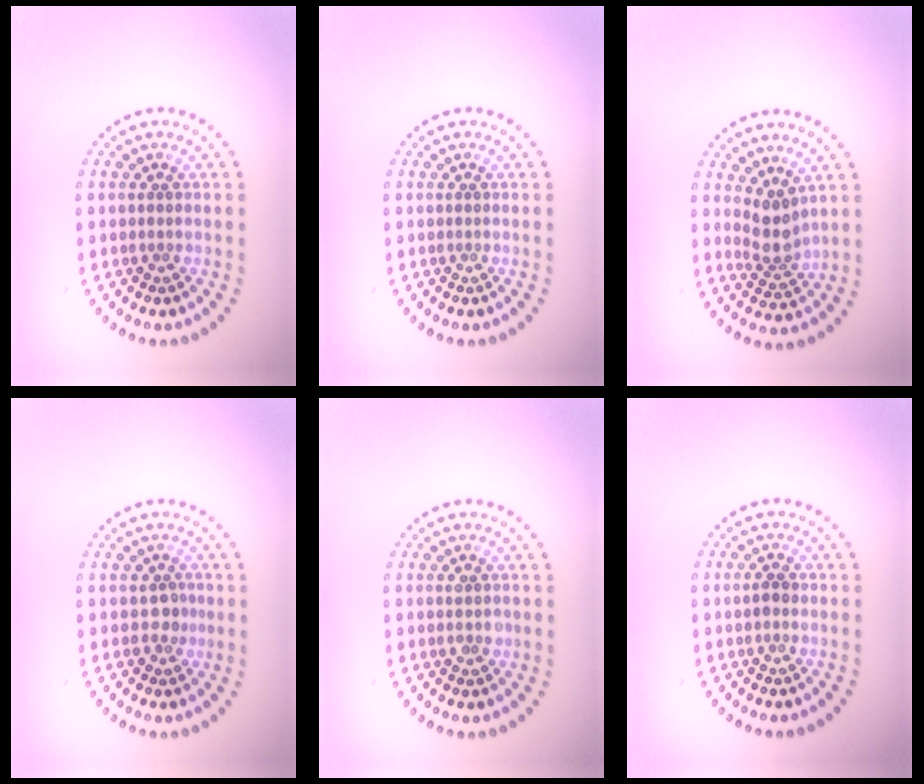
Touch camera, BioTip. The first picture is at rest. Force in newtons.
{"total": 0.0}
{"total": 2.7, "press": 2.1, "slide": 1.7}
{"total": 1.2, "press": 1.0, "slide": 0.7}
{"total": 1.1, "press": 1.1, "slide": 0.0}
{"total": 1.0, "press": 0.9, "slide": 0.1}